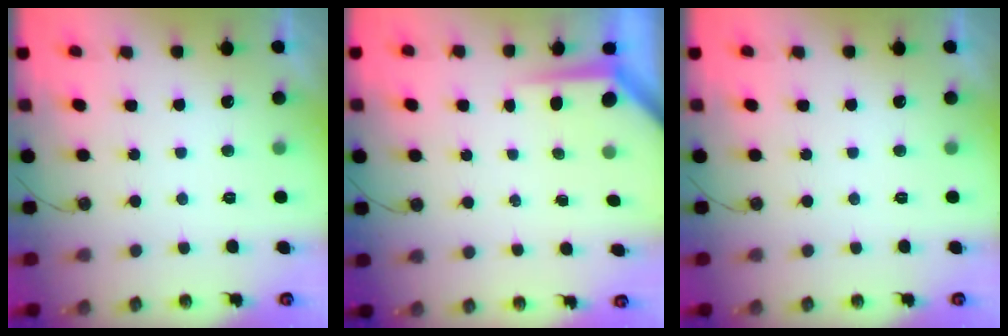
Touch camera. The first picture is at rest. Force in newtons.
{"total": 3.9, "press": 3.9, "slide": 0.2}
{"total": 0.0}